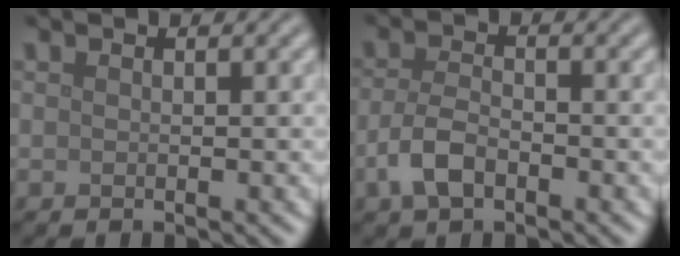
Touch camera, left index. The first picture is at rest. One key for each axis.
{"total": 3.3, "fx": -1.6, "fy": 1.7, "fz": 2.3, "tx": -0.049, "ty": 0.000, "tz": -0.039}